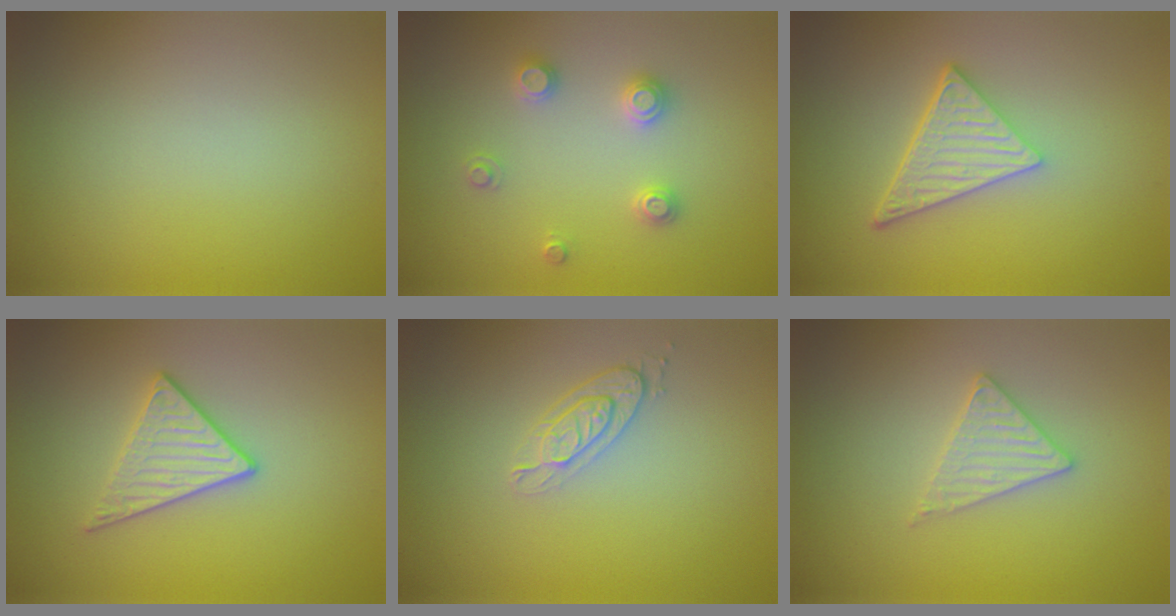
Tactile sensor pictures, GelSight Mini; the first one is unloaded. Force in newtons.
{"total": 2.3, "press": 2.3, "slide": 0.2}
{"total": 4.7, "press": 3.4, "slide": 3.3}
{"total": 2.8, "press": 2.6, "slide": 1.0}
{"total": 2.4, "press": 1.9, "slide": 1.4}
{"total": 2.4, "press": 2.4, "slide": 0.3}